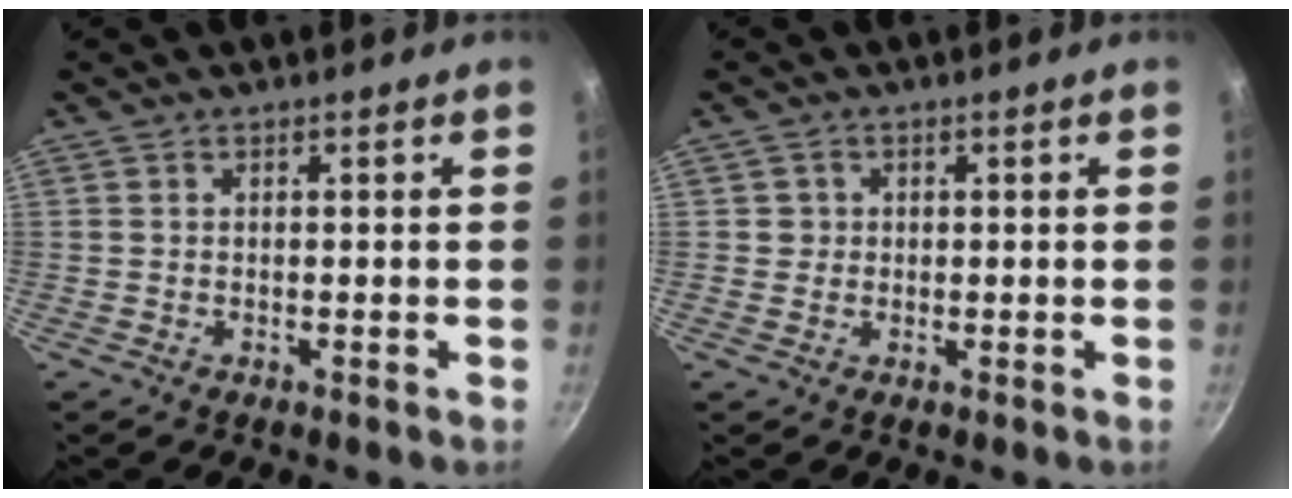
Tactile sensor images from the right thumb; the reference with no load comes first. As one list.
[{"total": 1.8, "force": [0.1, 1.8, 0.3], "torque": [0.006, 0.006, 0.000]}]